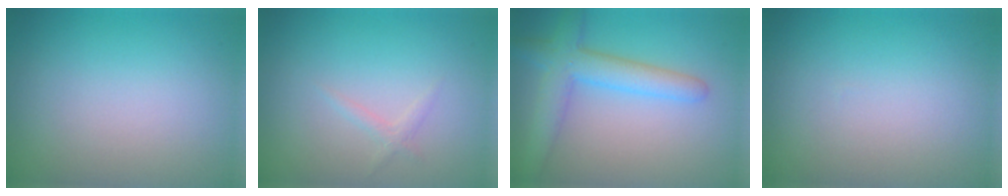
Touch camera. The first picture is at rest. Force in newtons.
{"total": 0.8, "press": 0.8, "slide": 0.0}
{"total": 4.4, "press": 4.4, "slide": 0.2}
{"total": 0.0}